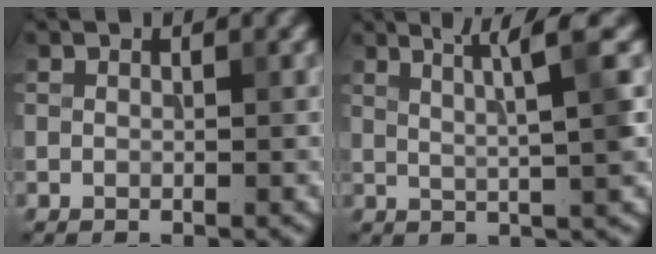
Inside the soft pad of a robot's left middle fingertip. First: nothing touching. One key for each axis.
{"total": 4.6, "fx": 2.1, "fy": 0.5, "fz": 4.1, "tx": -0.060, "ty": 0.009, "tz": 0.036}